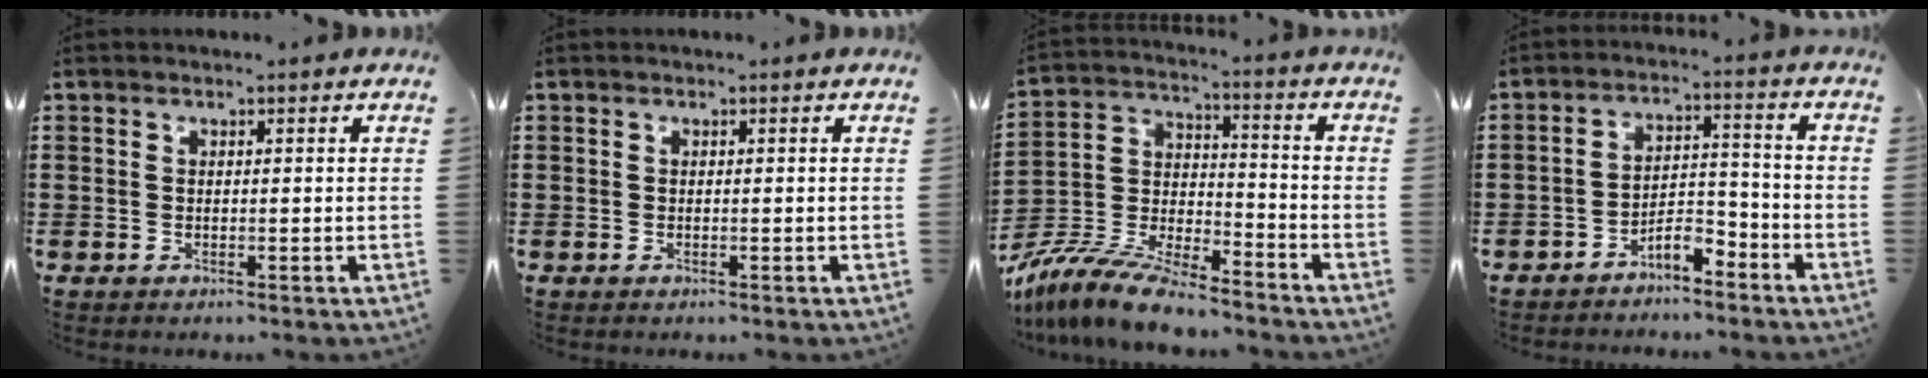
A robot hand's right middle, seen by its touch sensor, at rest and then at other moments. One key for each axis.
{"total": 0.0}
{"total": 10.8, "fx": -9.9, "fy": 1.4, "fz": 3.9, "tx": -0.088, "ty": 0.018, "tz": -0.202}
{"total": 5.1, "fx": -4.4, "fy": 1.3, "fz": 2.0, "tx": -0.034, "ty": 0.013, "tz": -0.087}